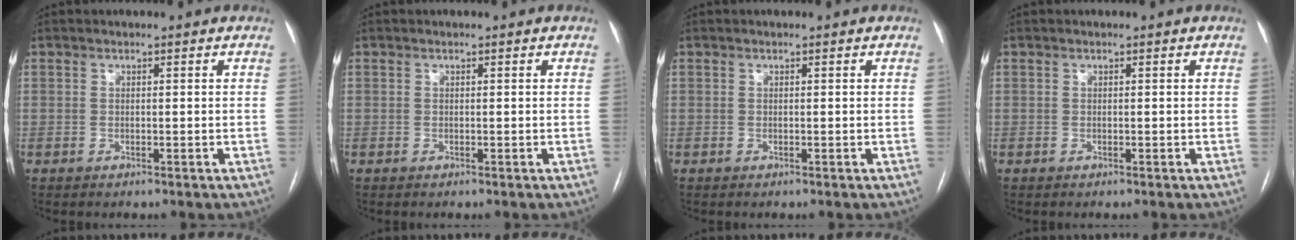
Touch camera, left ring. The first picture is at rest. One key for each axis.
{"total": 0.0}
{"total": 0.0}
{"total": 0.0}